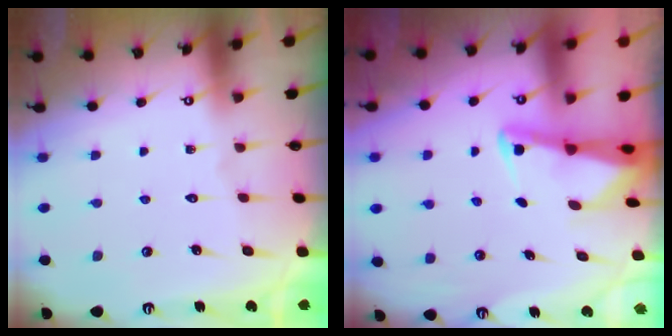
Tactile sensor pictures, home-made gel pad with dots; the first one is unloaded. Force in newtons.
{"total": 2.4, "press": 2.4, "slide": 0.3}